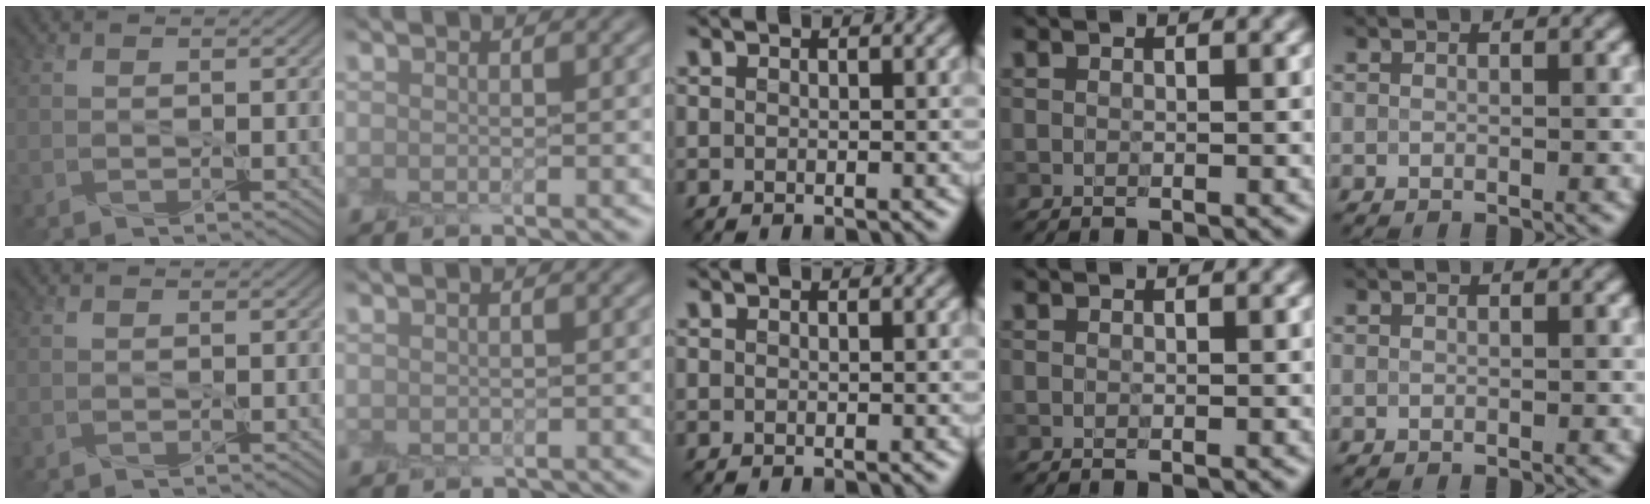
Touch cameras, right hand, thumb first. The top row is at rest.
{"index": {"total": 1.0, "force": [-0.8, 0.6, -0.1], "torque": [0.008, -0.006, -0.014]}}